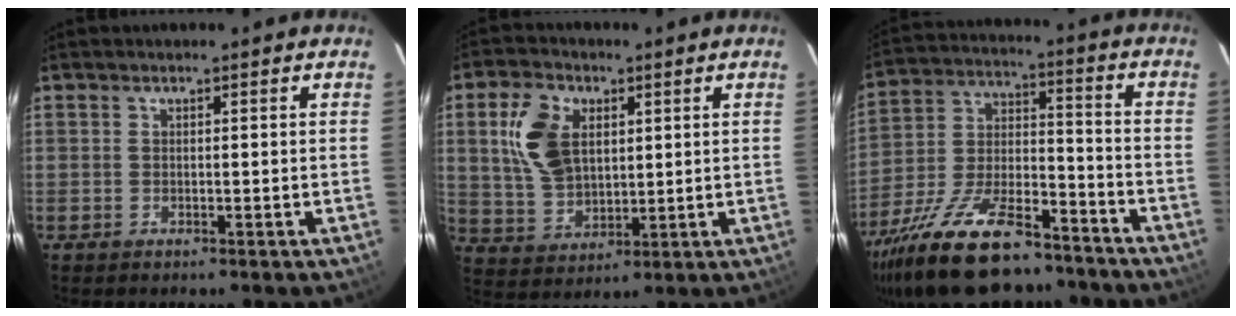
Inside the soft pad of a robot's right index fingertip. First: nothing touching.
{"total": 11.8, "force": [3.3, 7.8, 8.2], "torque": [-0.169, 0.016, 0.074]}
{"total": 23.4, "force": [-17.2, 8.5, 13.3], "torque": [-0.261, -0.014, -0.278]}